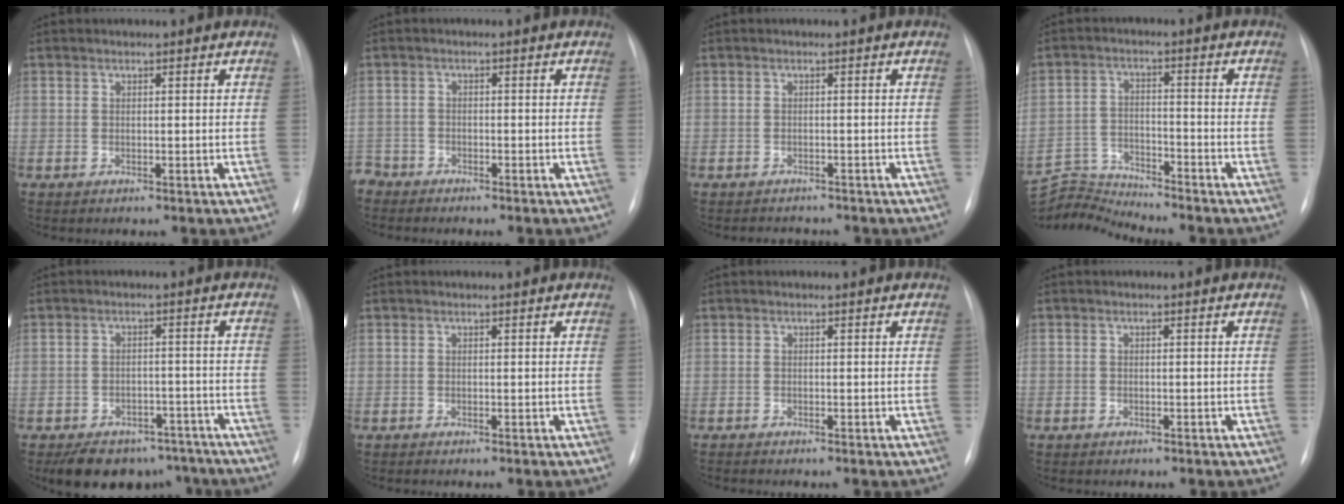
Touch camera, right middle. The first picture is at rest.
{"total": 2.9, "force": [-2.7, 0.9, -0.4], "torque": [0.011, -0.003, -0.054]}
{"total": 2.6, "force": [-2.4, 1.1, 0.1], "torque": [-0.001, -0.001, -0.032]}
{"total": 7.7, "force": [-7.3, -1.8, -1.5], "torque": [0.017, 0.010, -0.134]}
{"total": 11.3, "force": [-9.0, 6.0, 3.3], "torque": [-0.035, 0.011, -0.117]}
{"total": 0.0}
{"total": 1.2, "force": [-1.1, 0.0, 0.5], "torque": [-0.004, -0.002, -0.013]}
{"total": 1.3, "force": [-1.0, 0.7, 0.3], "torque": [-0.005, 0.002, -0.012]}